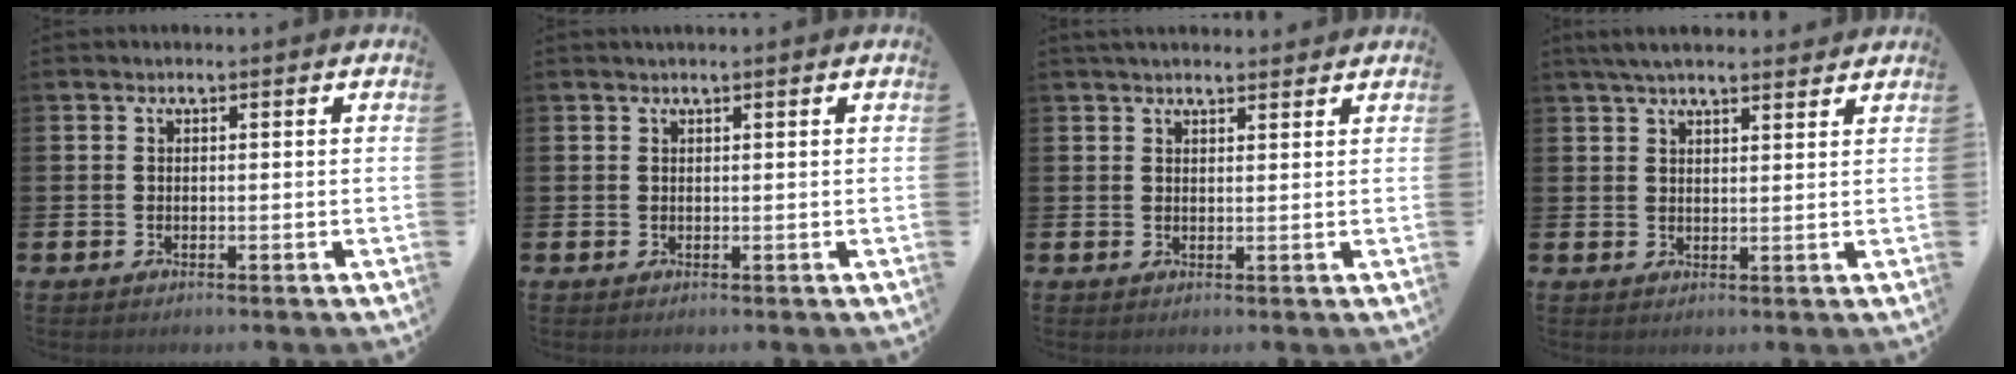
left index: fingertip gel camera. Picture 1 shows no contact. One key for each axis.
{"total": 0.7, "fx": 0.6, "fy": -0.1, "fz": 0.3, "tx": -0.004, "ty": 0.000, "tz": 0.011}
{"total": 2.5, "fx": 2.4, "fy": 0.5, "fz": 0.5, "tx": -0.004, "ty": -0.007, "tz": 0.041}
{"total": 4.3, "fx": 4.0, "fy": 0.9, "fz": 1.5, "tx": -0.037, "ty": -0.008, "tz": 0.073}